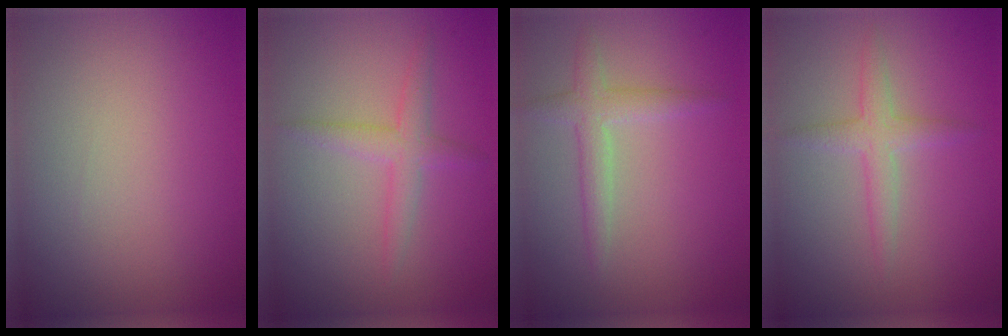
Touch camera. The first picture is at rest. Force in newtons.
{"total": 2.2, "press": 2.2, "slide": 0.2}
{"total": 2.3, "press": 2.3, "slide": 0.1}
{"total": 2.2, "press": 2.2, "slide": 0.1}